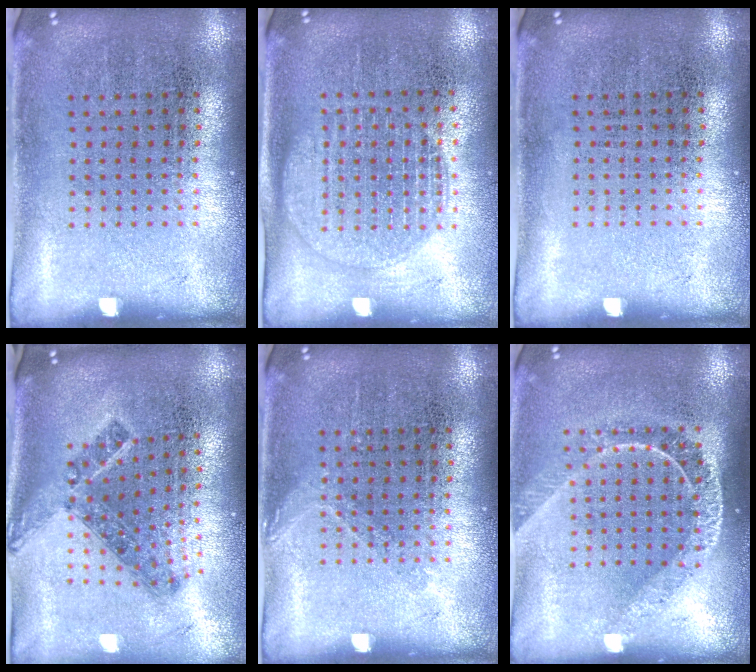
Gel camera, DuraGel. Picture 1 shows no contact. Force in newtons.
{"total": 1.6, "press": 1.4, "slide": 0.7}
{"total": 0.0}
{"total": 1.2, "press": 1.0, "slide": 0.8}
{"total": 0.9, "press": 0.8, "slide": 0.3}
{"total": 1.8, "press": 1.5, "slide": 1.0}